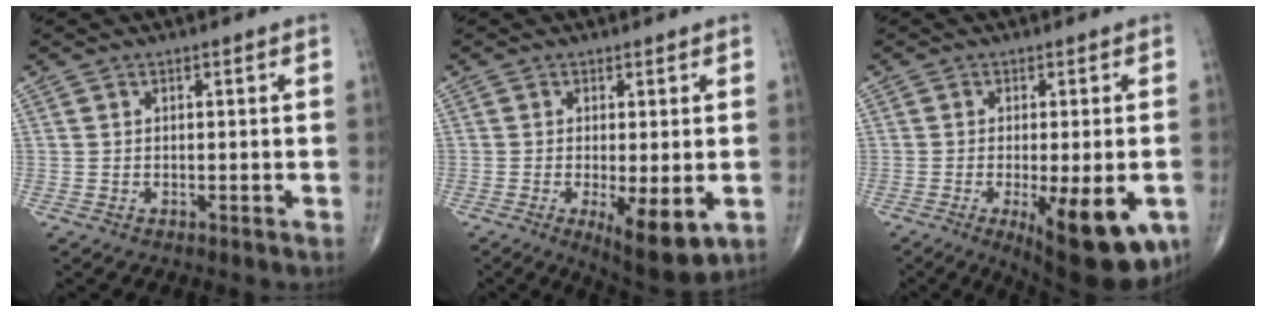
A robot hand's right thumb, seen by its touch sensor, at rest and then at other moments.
{"total": 8.8, "force": [-2.4, 2.7, 8.0], "torque": [-0.115, -0.024, -0.030]}
{"total": 15.2, "force": [-5.5, 4.9, 13.3], "torque": [-0.142, -0.012, -0.063]}